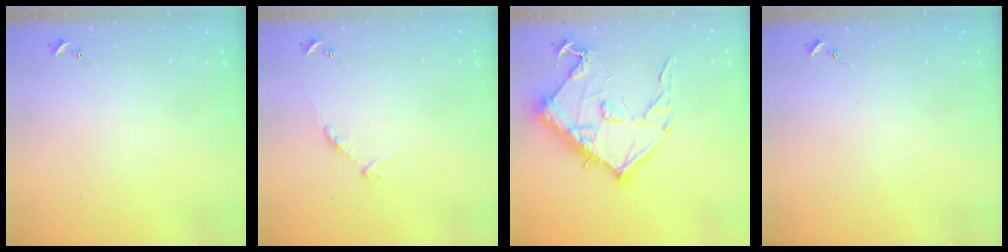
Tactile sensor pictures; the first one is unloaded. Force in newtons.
{"total": 5.3, "press": 5.2, "slide": 0.7}
{"total": 15.4, "press": 15.4, "slide": 1.0}
{"total": 0.0}